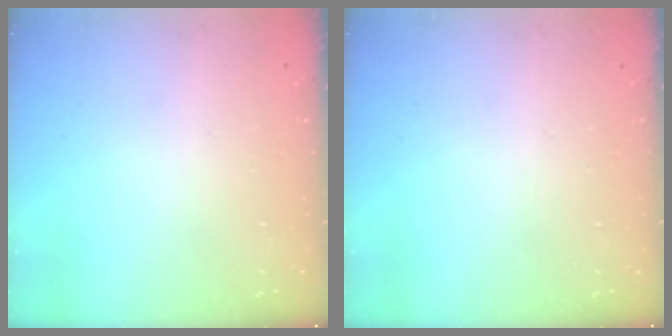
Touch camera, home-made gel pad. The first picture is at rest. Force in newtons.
{"total": 0.0}